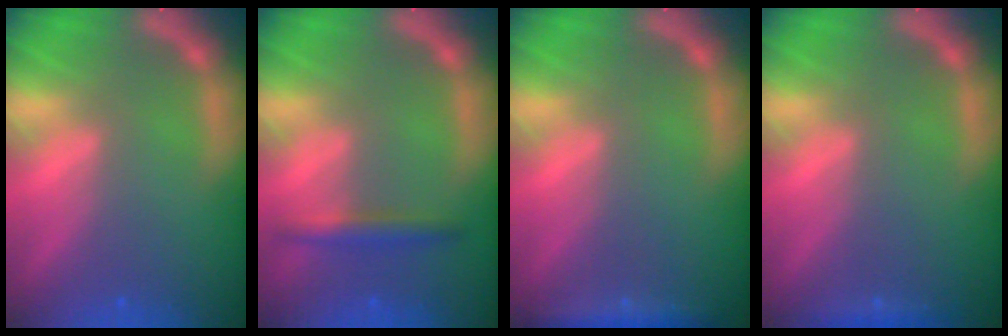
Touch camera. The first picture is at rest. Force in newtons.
{"total": 2.4}
{"total": 2.4}
{"total": 0.9}